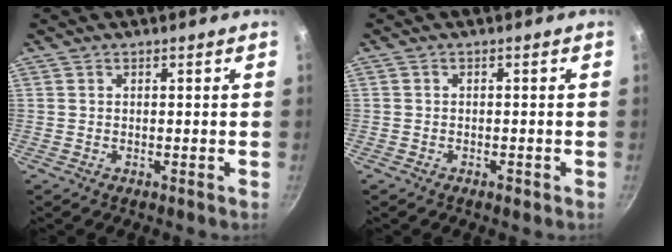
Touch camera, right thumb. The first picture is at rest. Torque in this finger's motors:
{"motor_torque": [-0.21, 0.11, -0.18, -0.03, 0.08]}